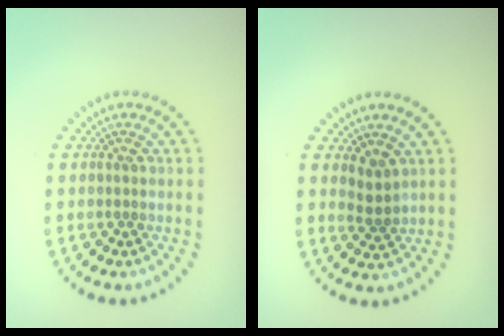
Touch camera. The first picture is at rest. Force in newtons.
{"total": 1.8, "press": 1.4, "slide": 1.1}